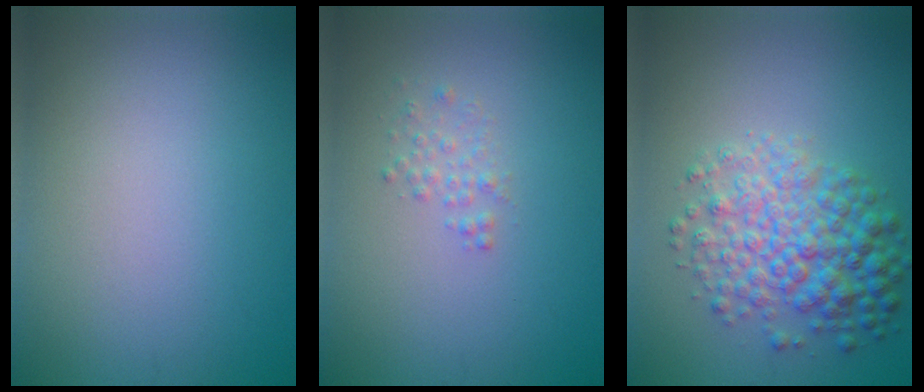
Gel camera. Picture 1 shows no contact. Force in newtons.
{"total": 1.1, "press": 1.1, "slide": 0.0}
{"total": 5.8, "press": 5.8, "slide": 0.1}